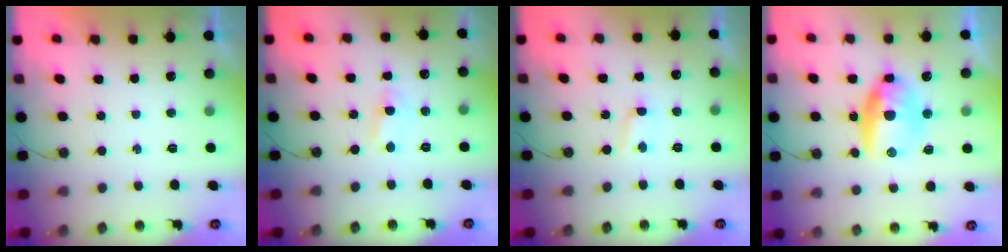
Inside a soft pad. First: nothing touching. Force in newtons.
{"total": 2.5, "press": 2.5, "slide": 0.3}
{"total": 1.6, "press": 1.5, "slide": 0.2}
{"total": 11.0, "press": 11.0, "slide": 0.7}